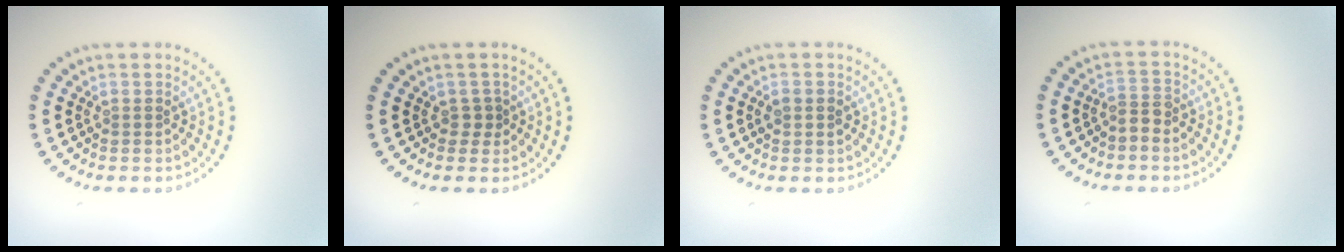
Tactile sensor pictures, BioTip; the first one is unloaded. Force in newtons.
{"total": 0.9, "press": 0.8, "slide": 0.5}
{"total": 1.0, "press": 1.0, "slide": 0.1}
{"total": 1.9, "press": 1.5, "slide": 1.2}